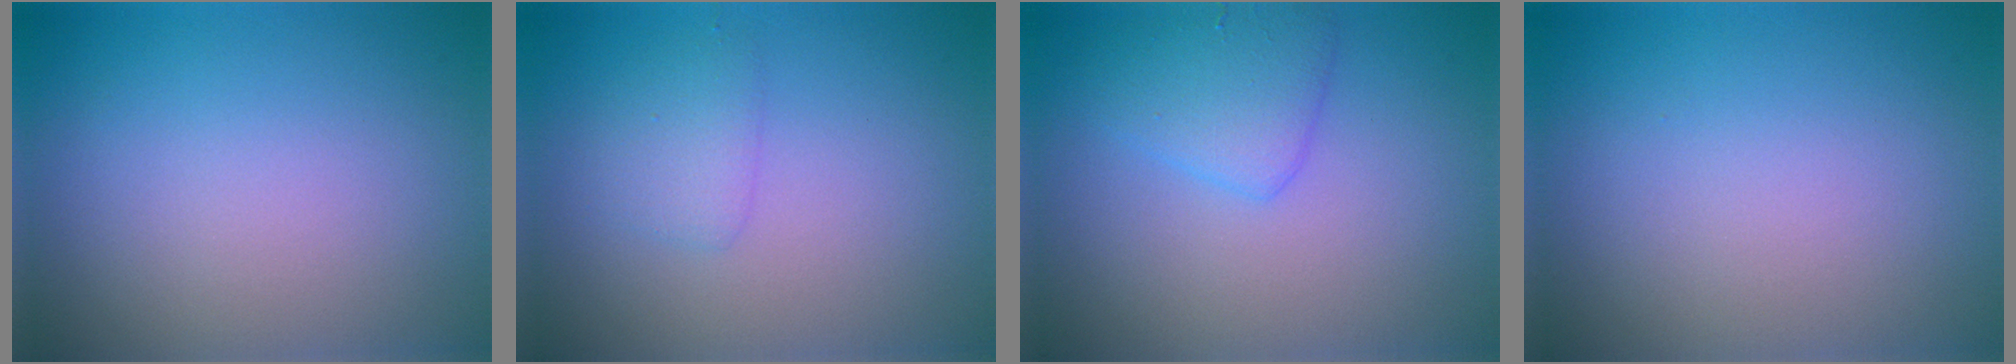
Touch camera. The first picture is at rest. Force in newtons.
{"total": 1.6, "press": 1.6, "slide": 0.1}
{"total": 2.9, "press": 2.9, "slide": 0.1}
{"total": 0.0}